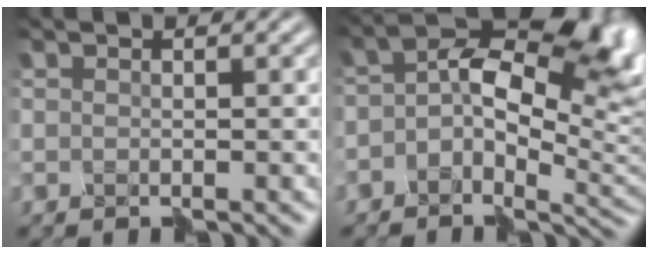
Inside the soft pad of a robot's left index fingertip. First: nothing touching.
{"total": 11.0, "force": [1.5, 6.2, 9.0], "torque": [-0.148, 0.014, 0.012]}